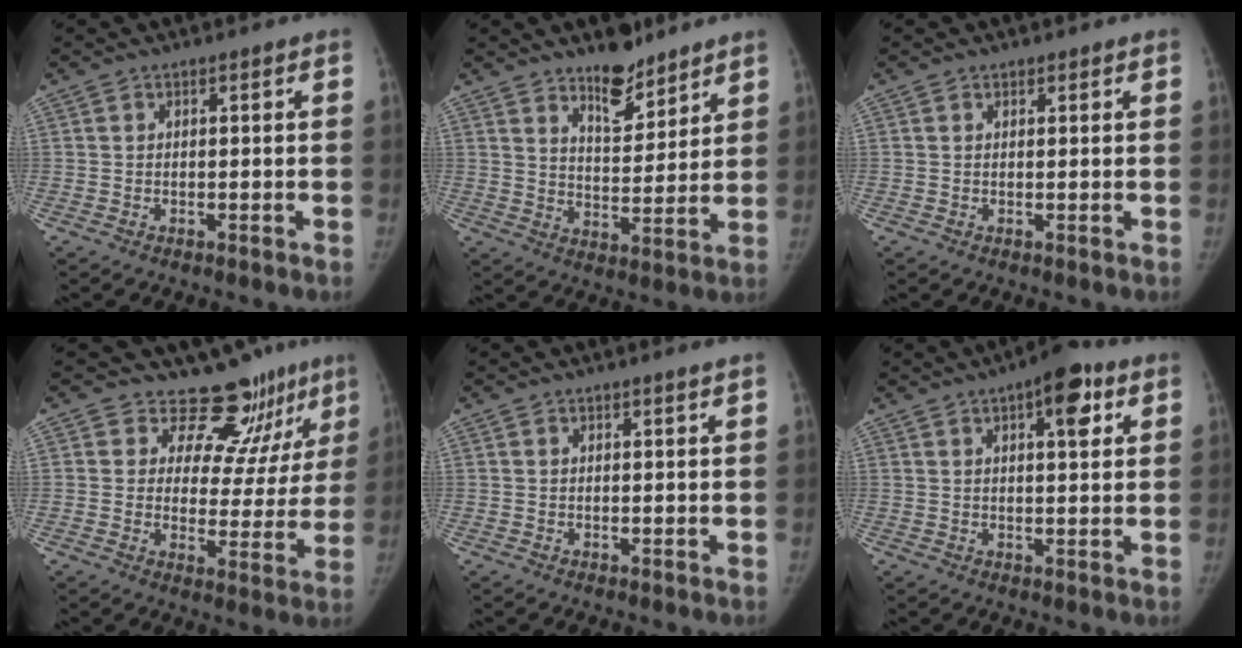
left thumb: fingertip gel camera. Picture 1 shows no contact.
{"total": 9.1, "force": [7.1, 3.7, 4.3], "torque": [-0.041, -0.058, 0.121]}
{"total": 0.5, "force": [0.4, 0.3, -0.1], "torque": [0.004, -0.003, 0.004]}
{"total": 12.1, "force": [10.2, 5.5, 3.2], "torque": [0.010, -0.078, 0.124]}
{"total": 0.8, "force": [0.6, -0.3, 0.4], "torque": [-0.010, -0.006, 0.011]}
{"total": 8.2, "force": [3.7, 3.0, 6.6], "torque": [-0.072, -0.007, 0.048]}